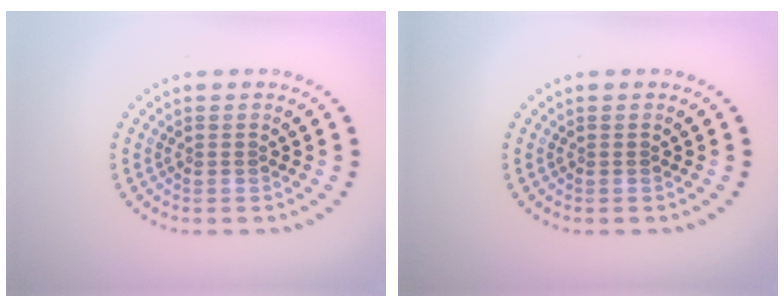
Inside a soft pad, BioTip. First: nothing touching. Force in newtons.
{"total": 0.0}